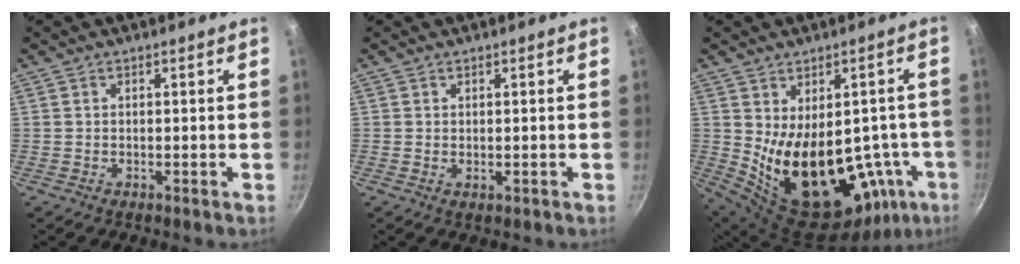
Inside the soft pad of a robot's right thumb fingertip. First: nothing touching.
{"total": 0.6, "force": [0.2, 0.3, 0.5], "torque": [-0.005, -0.007, 0.002]}
{"total": 23.1, "force": [-4.1, 13.9, 18.0], "torque": [-0.219, -0.018, -0.024]}